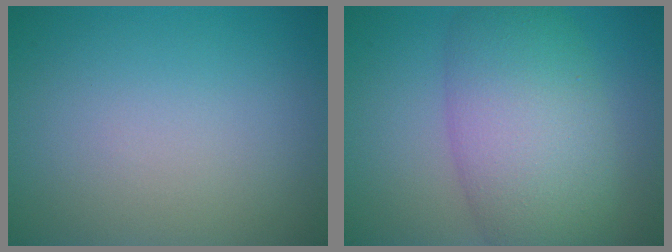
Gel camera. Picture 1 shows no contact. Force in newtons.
{"total": 8.6, "press": 8.6, "slide": 0.2}